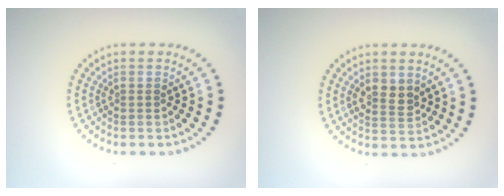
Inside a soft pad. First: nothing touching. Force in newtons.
{"total": 2.1, "press": 2.0, "slide": 0.4}